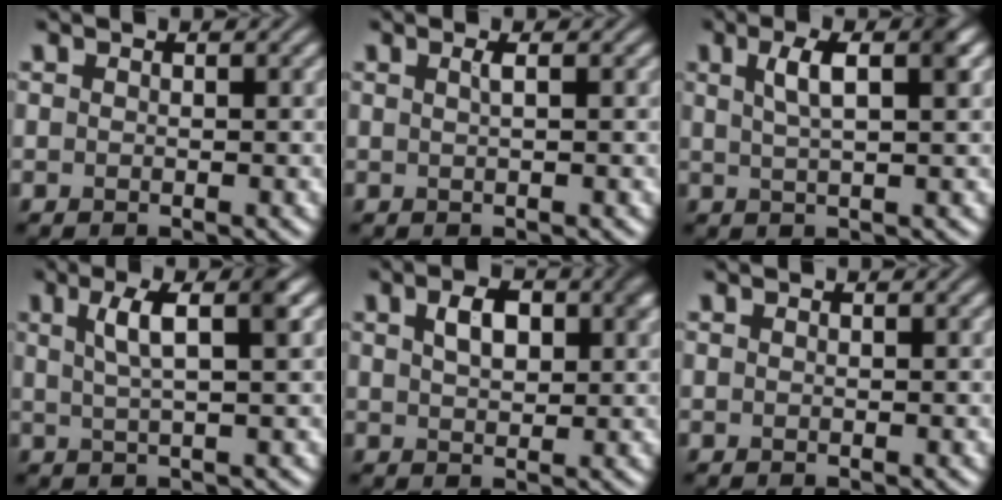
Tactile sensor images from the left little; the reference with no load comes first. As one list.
[{"total": 1.0, "force": [0.2, 0.3, 0.9], "torque": [-0.013, 0.003, 0.002]}, {"total": 3.9, "force": [1.3, 1.1, 3.5], "torque": [-0.052, 0.010, 0.020]}, {"total": 4.6, "force": [1.6, 1.0, 4.2], "torque": [-0.064, 0.007, 0.024]}, {"total": 4.0, "force": [1.3, 2.2, 3.0], "torque": [-0.055, 0.007, 0.024]}, {"total": 0.0}]